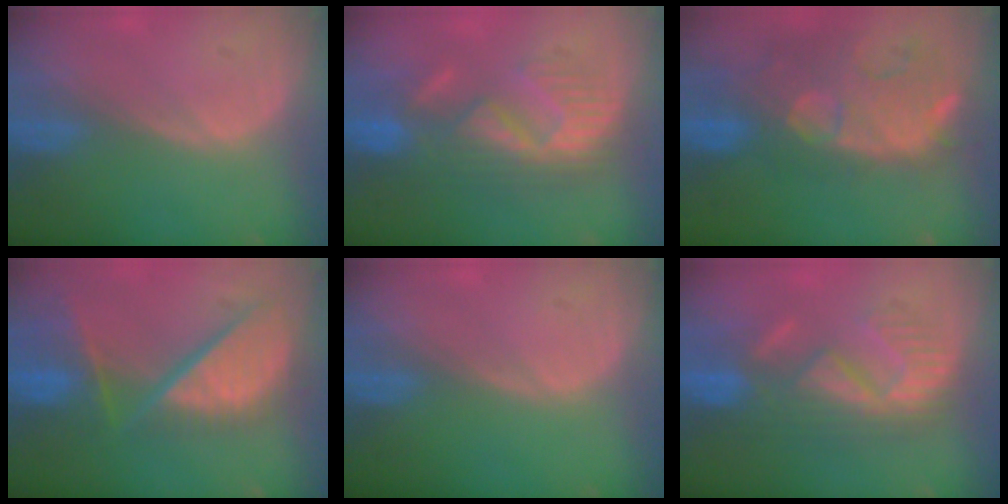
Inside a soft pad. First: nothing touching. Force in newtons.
{"total": 8.9, "press": 8.8, "slide": 1.5}
{"total": 12.2, "press": 11.0, "slide": 5.4}
{"total": 12.1, "press": 9.9, "slide": 7.0}
{"total": 0.0}
{"total": 9.2, "press": 8.9, "slide": 2.1}